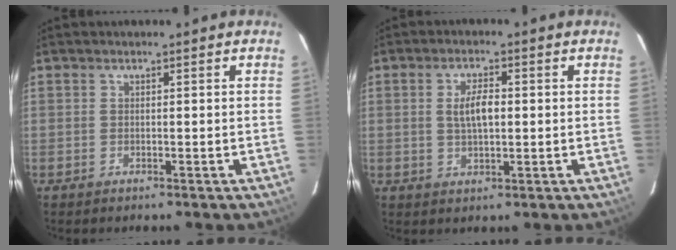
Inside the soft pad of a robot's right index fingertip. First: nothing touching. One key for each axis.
{"total": 4.7, "fx": 0.4, "fy": 1.8, "fz": 4.3, "tx": -0.081, "ty": 0.003, "tz": 0.011}